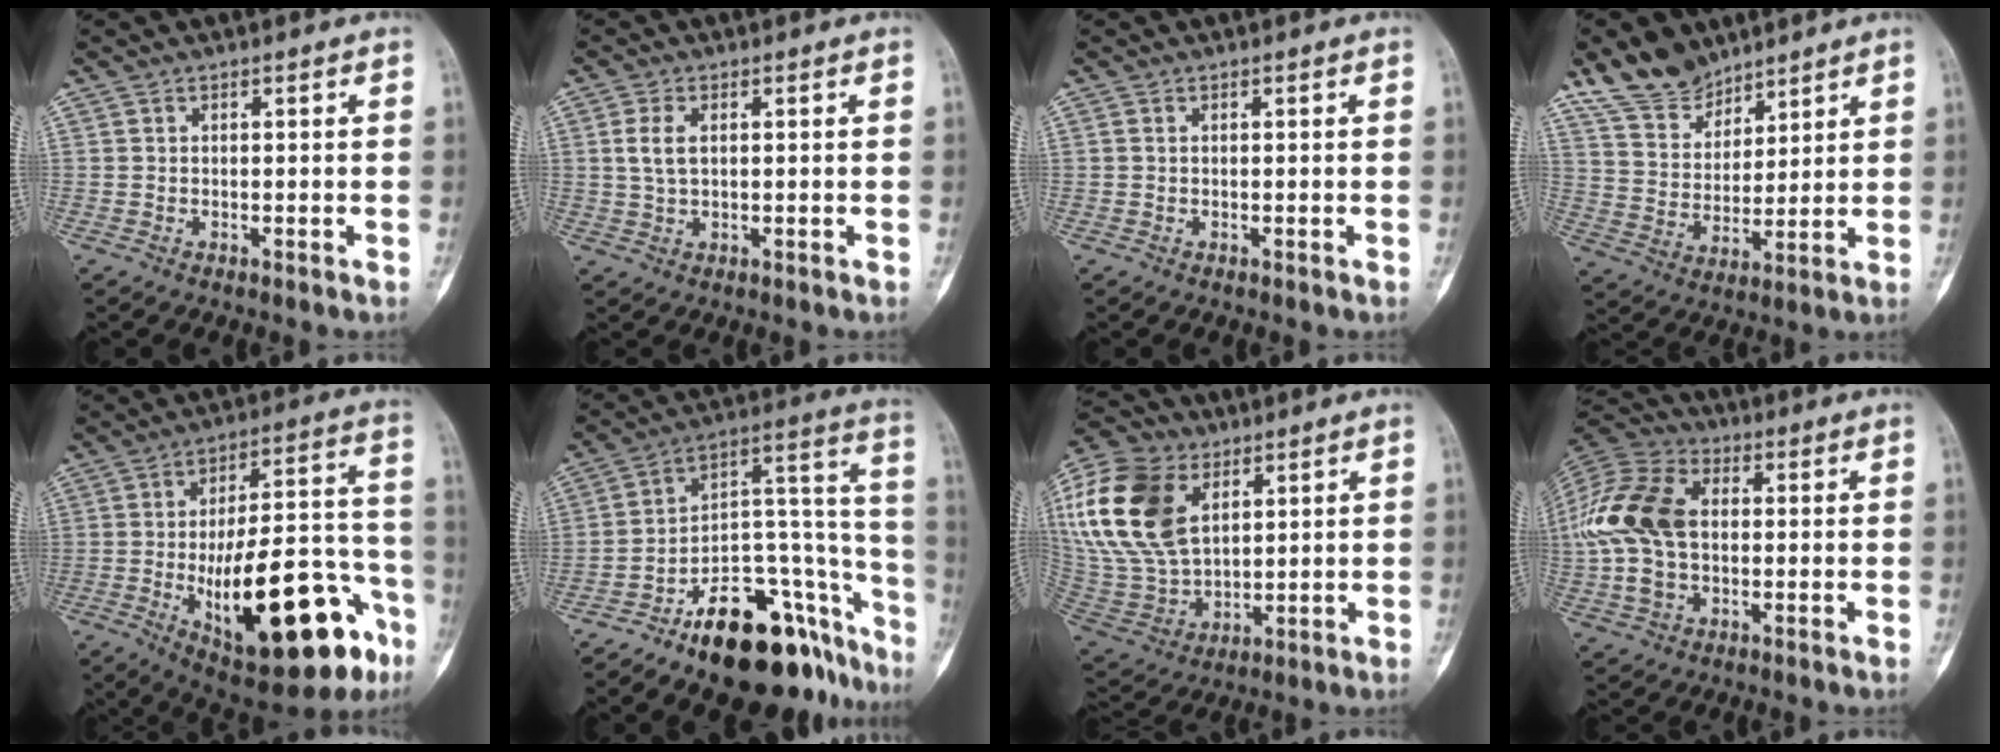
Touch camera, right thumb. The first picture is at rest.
{"total": 4.0, "force": [0.8, 2.2, 3.2], "torque": [-0.067, 0.002, 0.017]}
{"total": 0.0}
{"total": 10.8, "force": [8.7, 5.8, 2.8], "torque": [-0.026, -0.048, 0.175]}
{"total": 28.4, "force": [-10.9, 10.5, 24.1], "torque": [-0.318, 0.049, -0.139]}
{"total": 26.6, "force": [-16.3, 11.6, 17.5], "torque": [-0.153, 0.128, -0.245]}
{"total": 23.6, "force": [8.2, 15.4, 15.9], "torque": [-0.338, -0.010, 0.159]}
{"total": 19.2, "force": [0.9, 12.7, 14.3], "torque": [-0.320, 0.020, 0.014]}